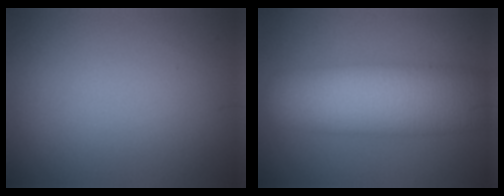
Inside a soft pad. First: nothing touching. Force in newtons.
{"total": 10.0, "press": 10.0, "slide": 0.1}